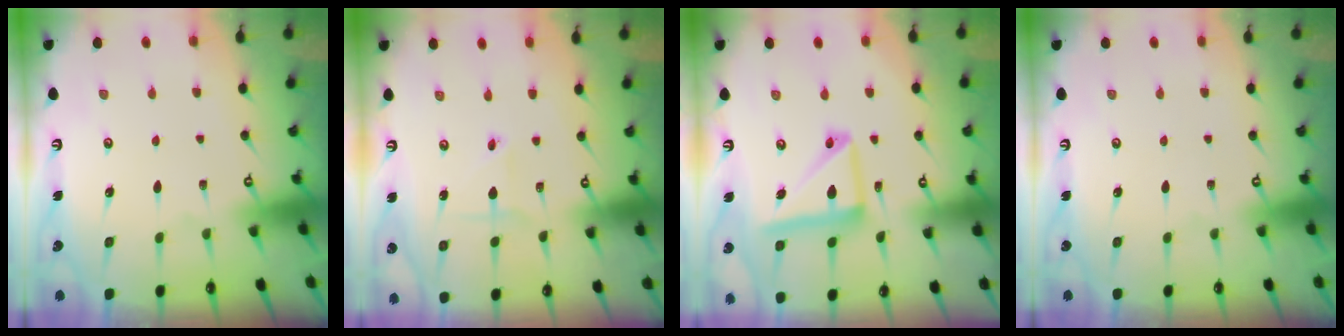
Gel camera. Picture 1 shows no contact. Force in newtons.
{"total": 2.0, "press": 1.9, "slide": 0.3}
{"total": 15.5, "press": 15.4, "slide": 1.5}
{"total": 0.0}